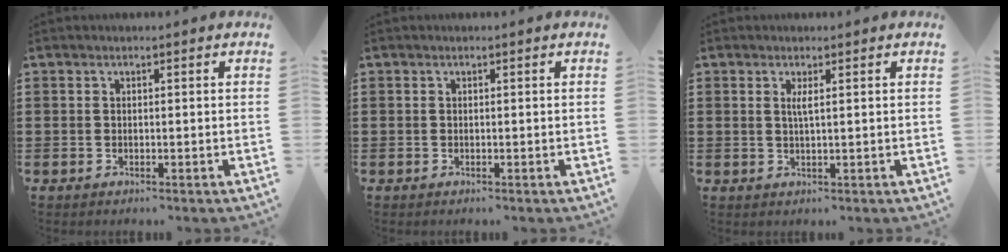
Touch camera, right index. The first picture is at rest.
{"total": 0.0}
{"total": 1.6, "force": [0.4, 0.1, 1.5], "torque": [-0.031, 0.000, 0.006]}